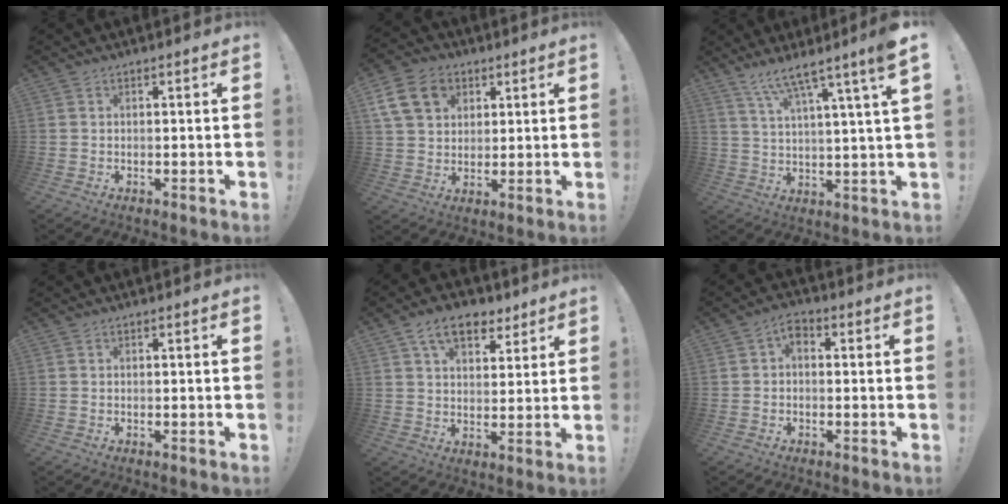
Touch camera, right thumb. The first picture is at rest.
{"total": 14.2, "force": [5.5, 11.0, 7.1], "torque": [-0.110, -0.019, 0.111]}
{"total": 9.6, "force": [6.2, -0.4, 7.4], "torque": [-0.130, -0.038, 0.093]}
{"total": 0.0}
{"total": 11.1, "force": [6.3, 6.5, 6.4], "torque": [-0.098, -0.016, 0.117]}
{"total": 3.1, "force": [-0.6, 1.9, 2.3], "torque": [-0.038, 0.004, -0.011]}